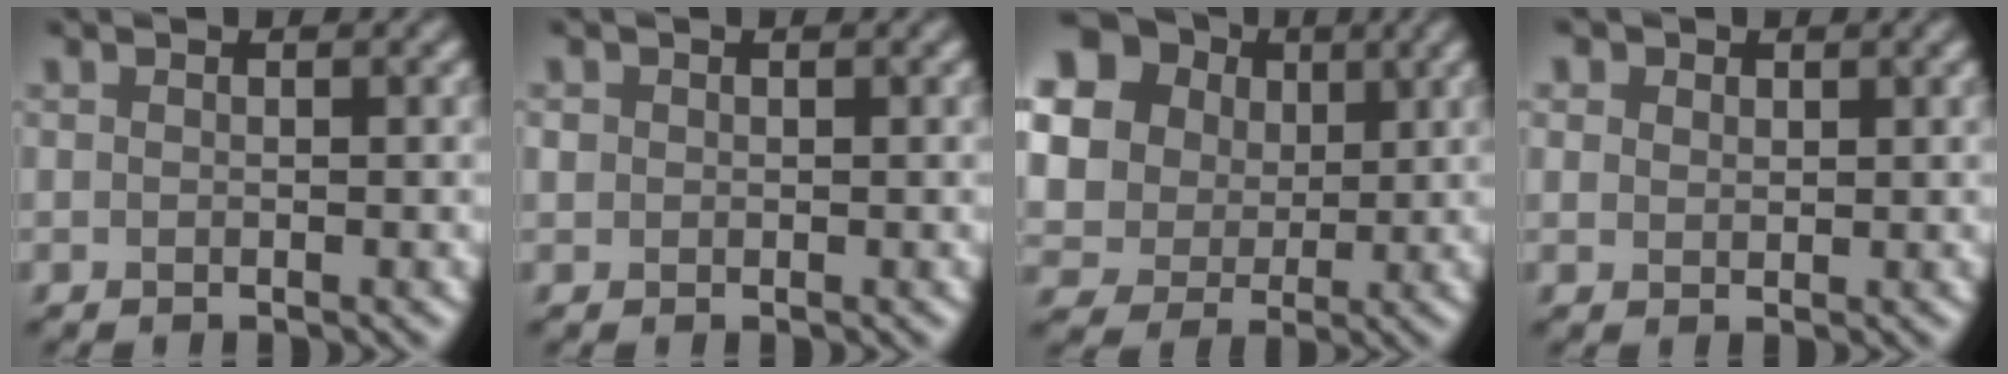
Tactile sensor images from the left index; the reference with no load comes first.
{"total": 0.8, "force": [0.1, 0.7, 0.1], "torque": [0.001, 0.001, 0.000]}
{"total": 15.6, "force": [5.8, 13.2, 6.1], "torque": [-0.177, 0.008, 0.108]}
{"total": 2.3, "force": [1.4, 1.6, 0.9], "torque": [-0.022, 0.003, 0.016]}